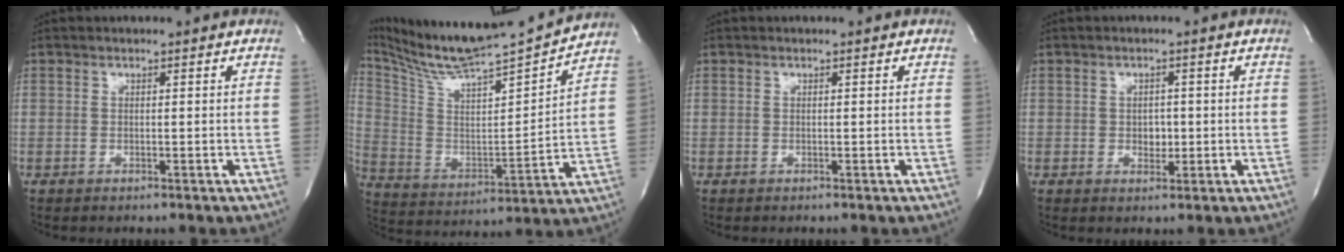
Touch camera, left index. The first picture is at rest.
{"total": 19.8, "force": [18.5, -0.3, 7.0], "torque": [-0.149, -0.030, 0.308]}
{"total": 0.0}
{"total": 2.0, "force": [-0.1, 1.5, 1.3], "torque": [-0.017, 0.002, 0.001]}